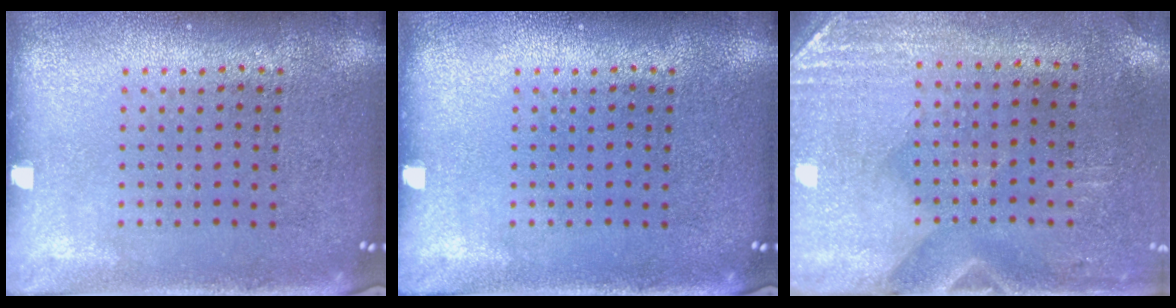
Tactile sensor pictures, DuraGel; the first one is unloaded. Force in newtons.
{"total": 0.0}
{"total": 2.9, "press": 2.5, "slide": 1.5}